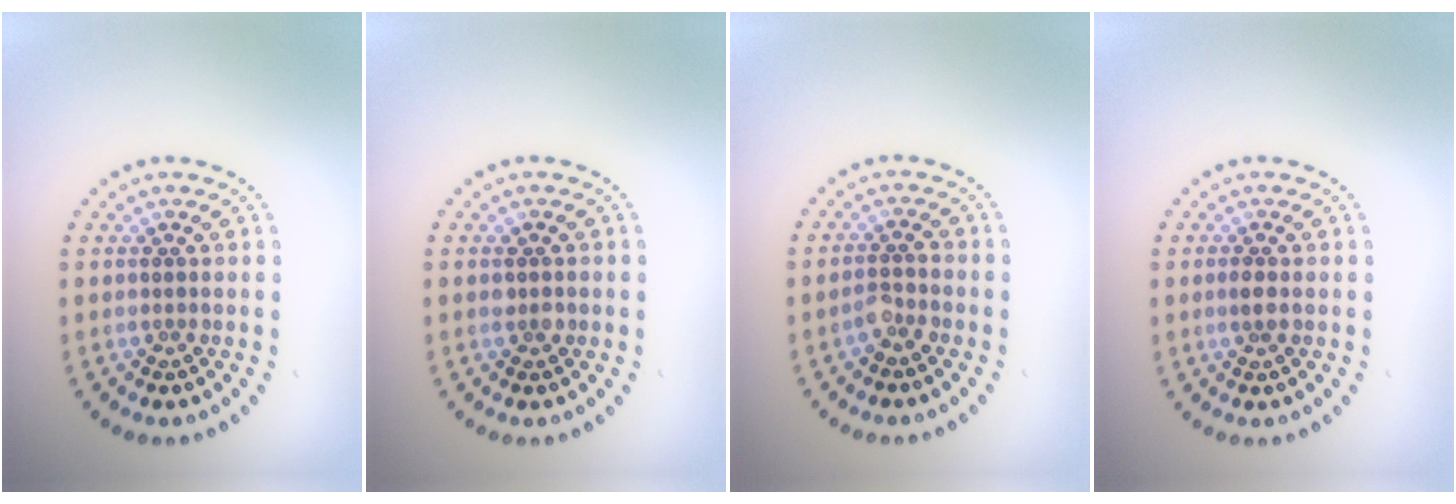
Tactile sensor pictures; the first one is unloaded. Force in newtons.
{"total": 1.1, "press": 1.0, "slide": 0.4}
{"total": 1.6, "press": 1.4, "slide": 0.9}
{"total": 1.1, "press": 1.1, "slide": 0.2}